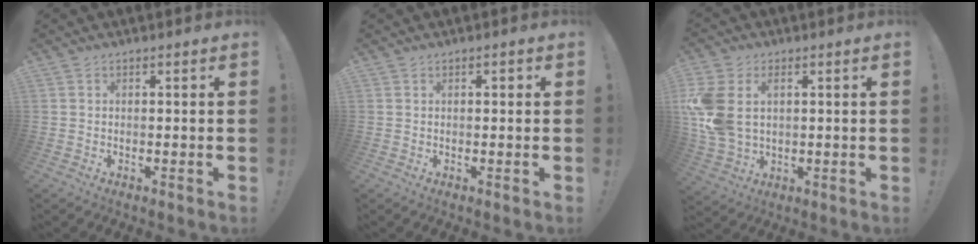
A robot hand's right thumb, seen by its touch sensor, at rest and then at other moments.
{"total": 0.6, "force": [-0.1, 0.5, 0.3], "torque": [0.001, 0.001, -0.005]}
{"total": 11.5, "force": [3.3, 7.9, 7.6], "torque": [-0.172, -0.010, 0.064]}